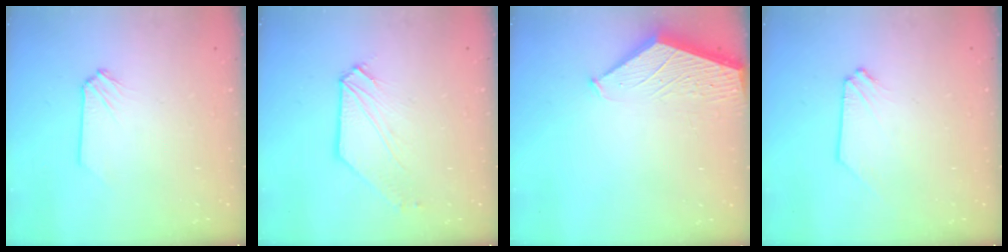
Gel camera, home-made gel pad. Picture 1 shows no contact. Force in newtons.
{"total": 3.8, "press": 3.8, "slide": 0.4}
{"total": 1.4, "press": 1.4, "slide": 0.2}
{"total": 0.0}